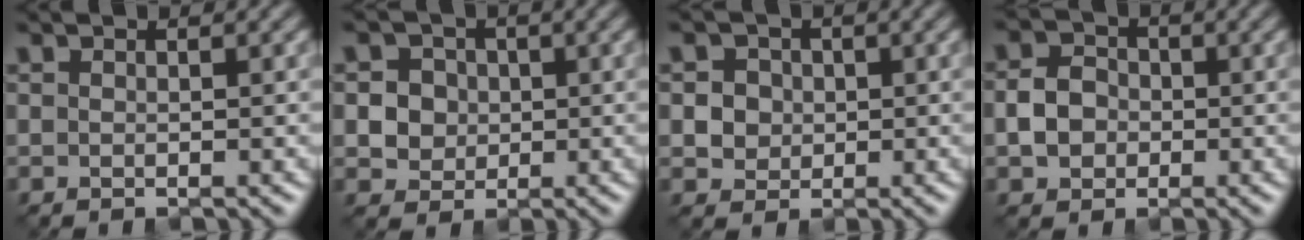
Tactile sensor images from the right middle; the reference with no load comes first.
{"total": 4.8, "force": [1.0, 4.3, 1.8], "torque": [-0.030, 0.018, 0.012]}
{"total": 4.0, "force": [1.0, 3.6, 1.6], "torque": [-0.028, 0.016, 0.013]}
{"total": 3.0, "force": [-0.8, 2.6, 1.4], "torque": [-0.025, 0.002, -0.019]}